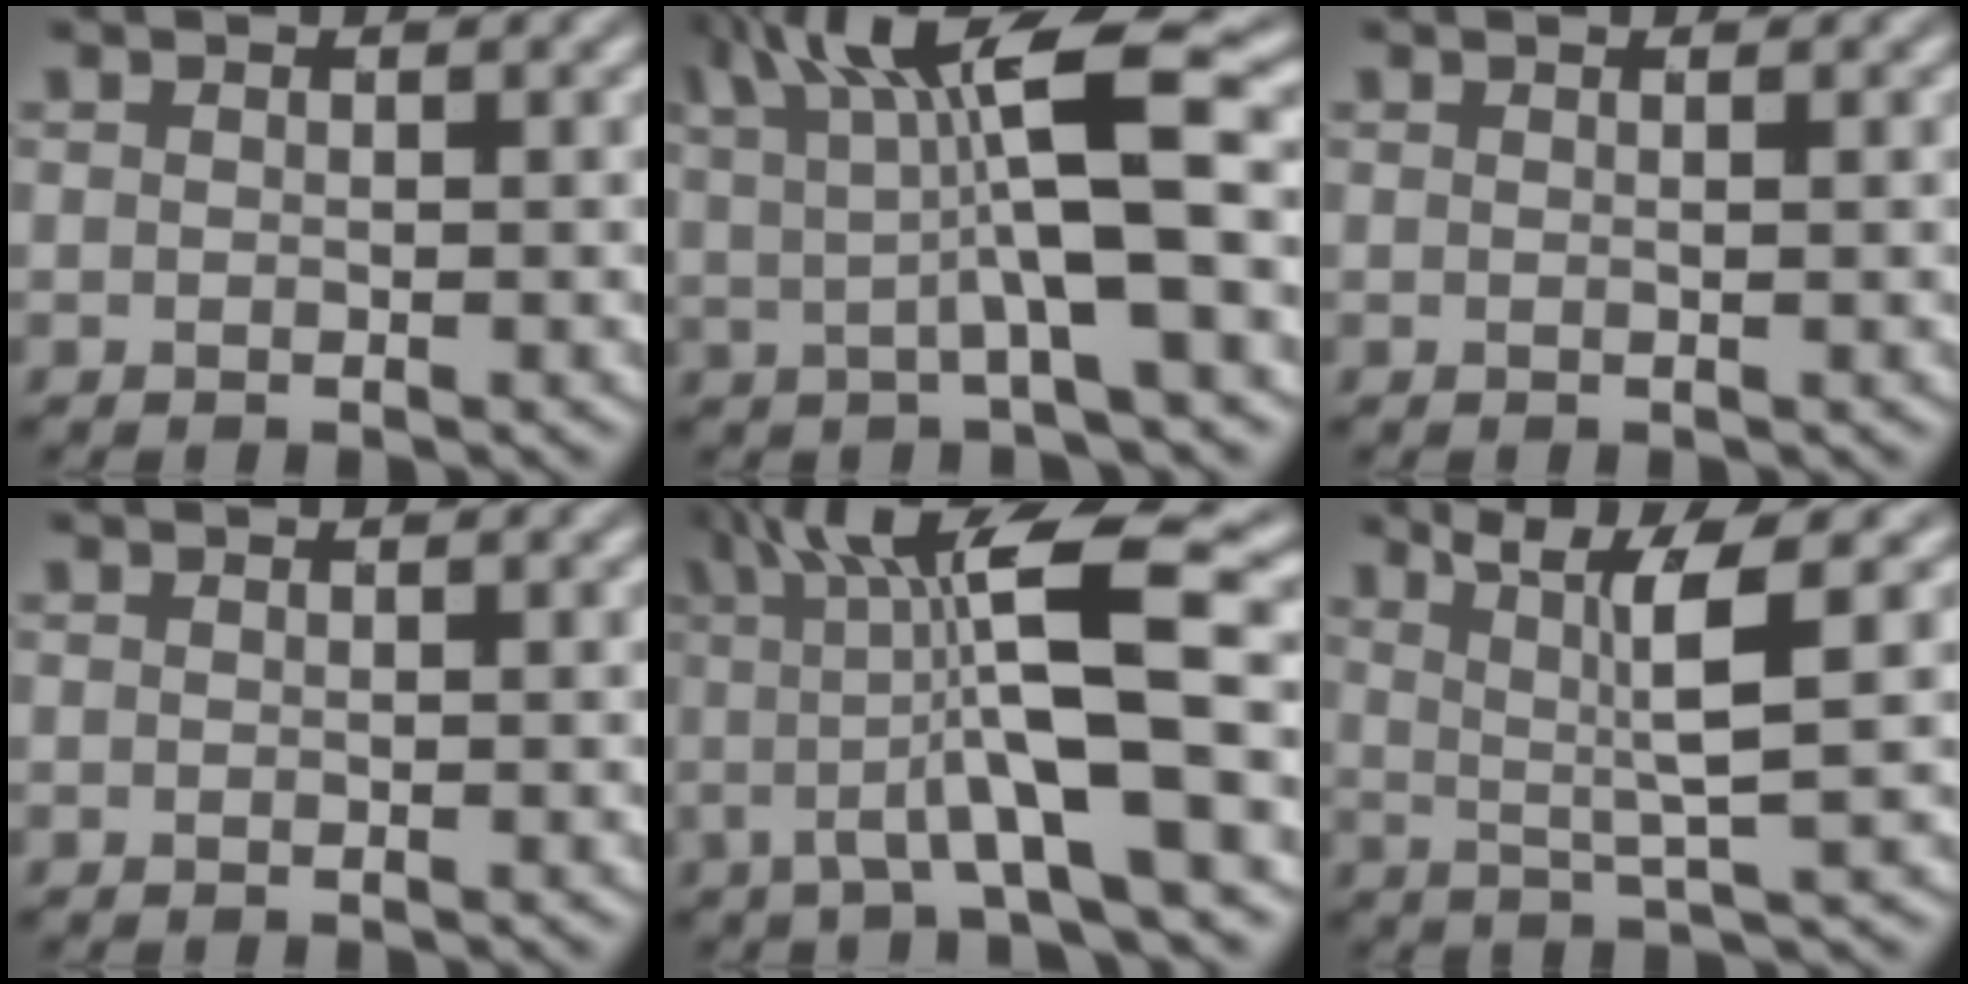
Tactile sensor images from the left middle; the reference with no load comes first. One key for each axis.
{"total": 9.9, "fx": 1.7, "fy": 2.2, "fz": 9.5, "tx": -0.163, "ty": 0.002, "tz": 0.034}
{"total": 1.3, "fx": 0.5, "fy": 0.6, "fz": 1.0, "tx": 0.000, "ty": 0.004, "tz": -0.013}
{"total": 0.0}
{"total": 9.9, "fx": 0.5, "fy": 1.9, "fz": 9.8, "tx": -0.161, "ty": 0.002, "tz": 0.014}
{"total": 5.5, "fx": 1.4, "fy": 0.7, "fz": 5.3, "tx": -0.103, "ty": -0.002, "tz": 0.033}